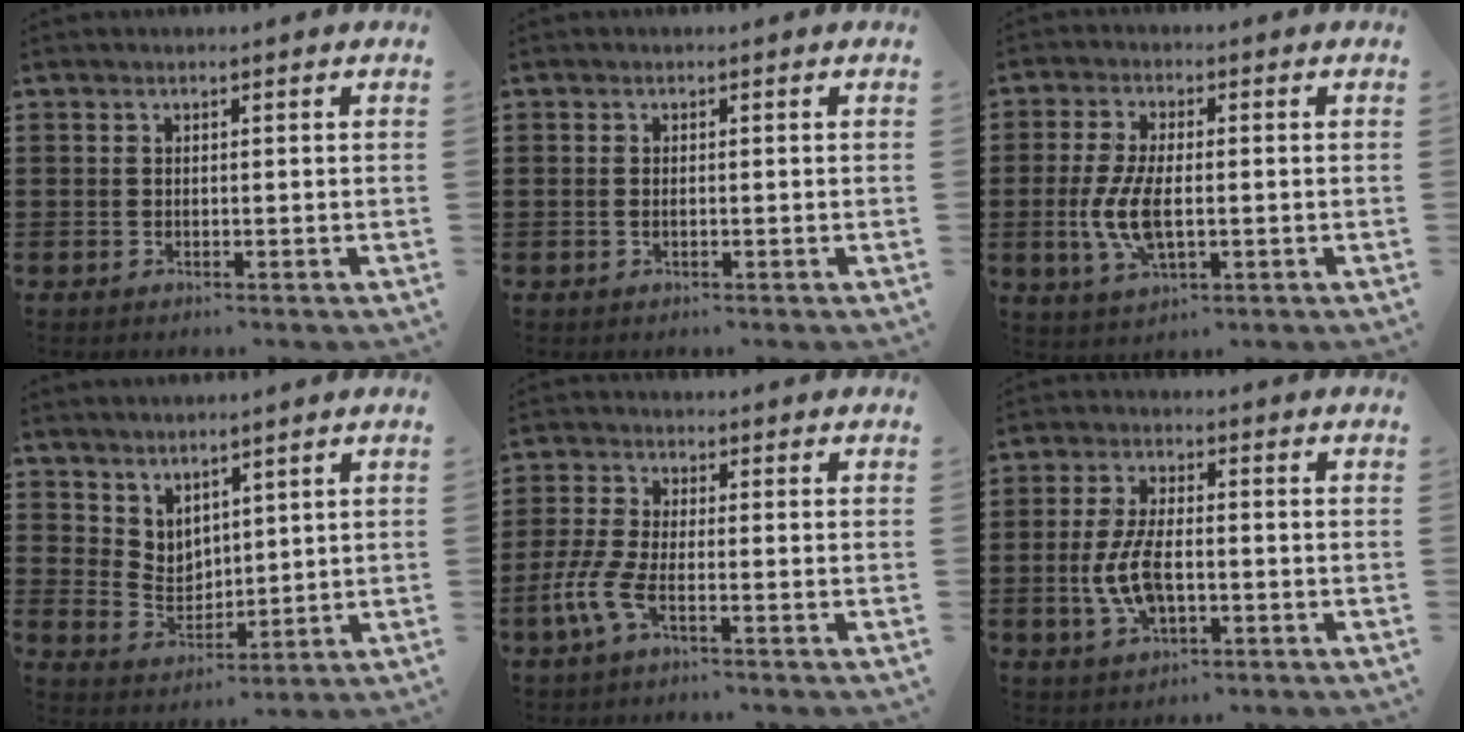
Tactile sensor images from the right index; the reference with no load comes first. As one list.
[{"total": 0.7, "force": [0.0, 0.3, 0.7], "torque": [-0.015, 0.000, -0.001]}, {"total": 7.5, "force": [-0.9, 3.4, 6.7], "torque": [-0.151, -0.006, -0.021]}, {"total": 4.1, "force": [3.7, 1.9, 0.0], "torque": [-0.015, -0.009, 0.072]}, {"total": 5.3, "force": [-2.5, 1.5, 4.4], "torque": [-0.116, -0.015, -0.054]}, {"total": 7.7, "force": [-1.4, 3.7, 6.6], "torque": [-0.150, -0.001, -0.031]}]